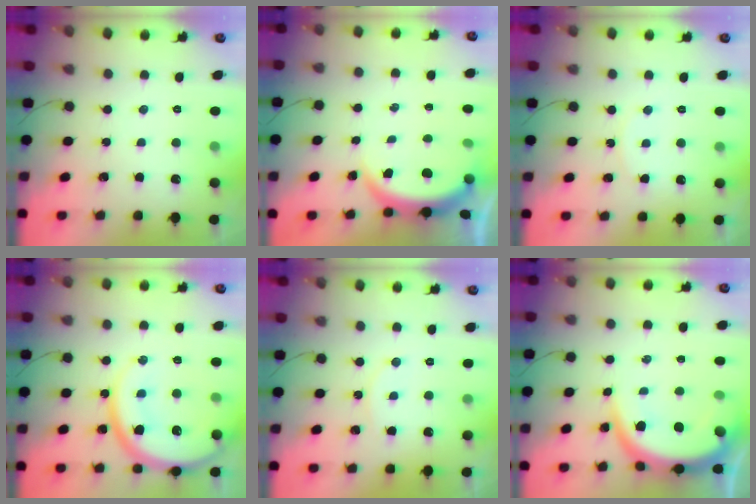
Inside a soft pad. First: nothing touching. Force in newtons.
{"total": 3.9, "press": 3.9, "slide": 0.2}
{"total": 4.0, "press": 3.9, "slide": 0.4}
{"total": 17.6, "press": 17.5, "slide": 1.5}
{"total": 4.8, "press": 4.7, "slide": 0.4}
{"total": 10.9, "press": 10.9, "slide": 0.6}